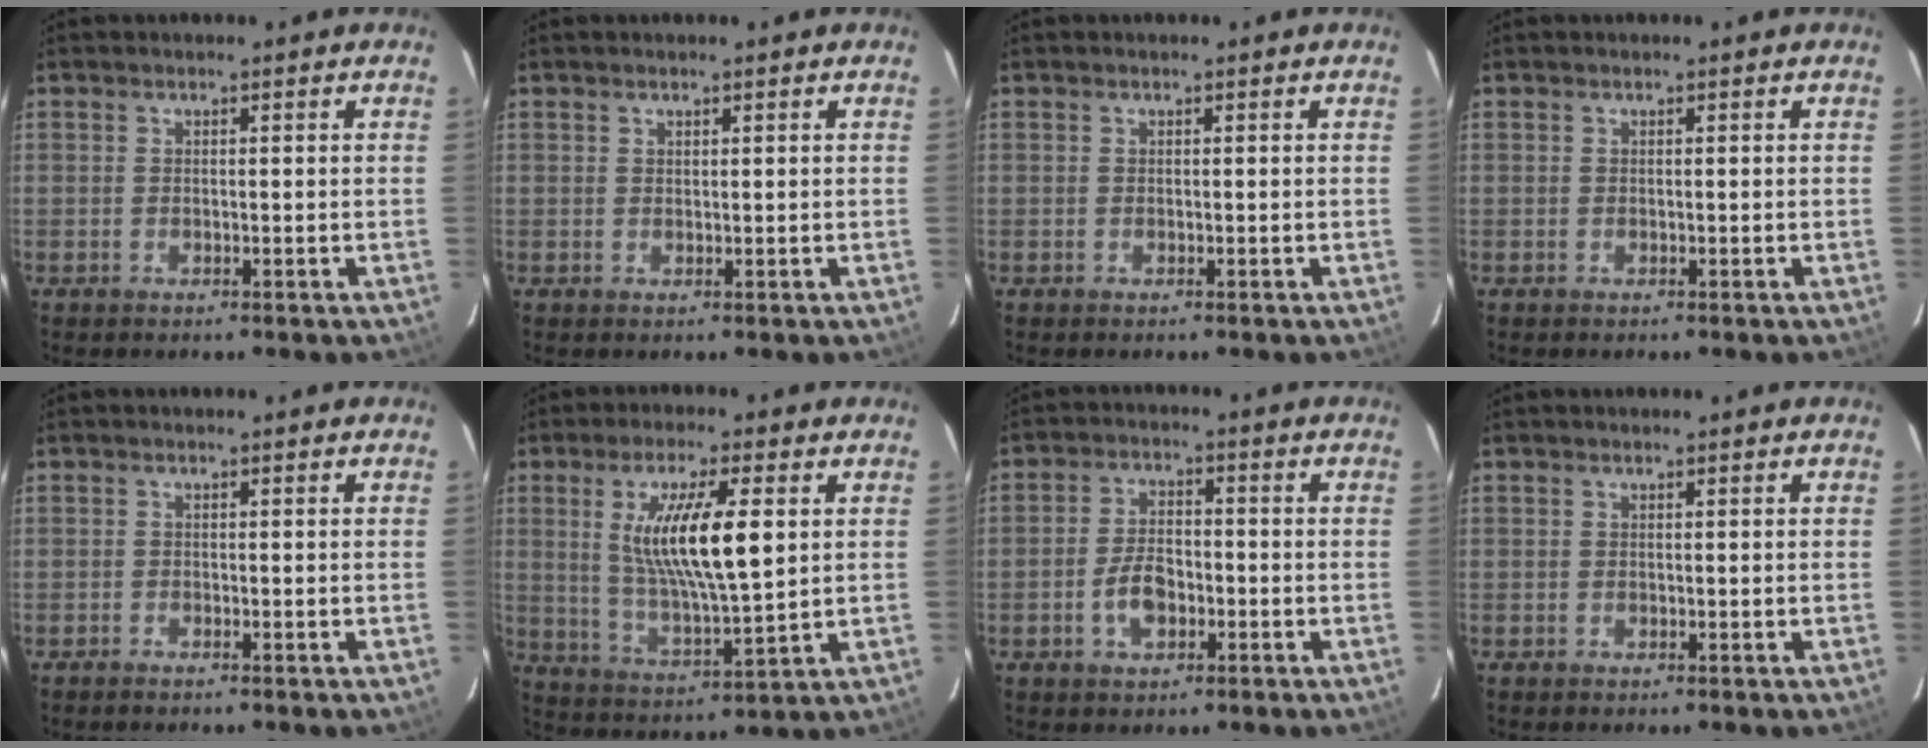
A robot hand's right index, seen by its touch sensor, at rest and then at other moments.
{"total": 0.6, "force": [0.5, 0.3, 0.1], "torque": [-0.002, 0.001, 0.010]}
{"total": 0.0}
{"total": 0.0}
{"total": 0.8, "force": [-0.8, 0.2, 0.1], "torque": [-0.006, 0.000, -0.015]}
{"total": 13.8, "force": [3.1, 2.9, 13.1], "torque": [-0.241, -0.008, 0.065]}
{"total": 6.1, "force": [-2.2, 3.6, 4.5], "torque": [-0.091, 0.009, -0.035]}
{"total": 0.0}